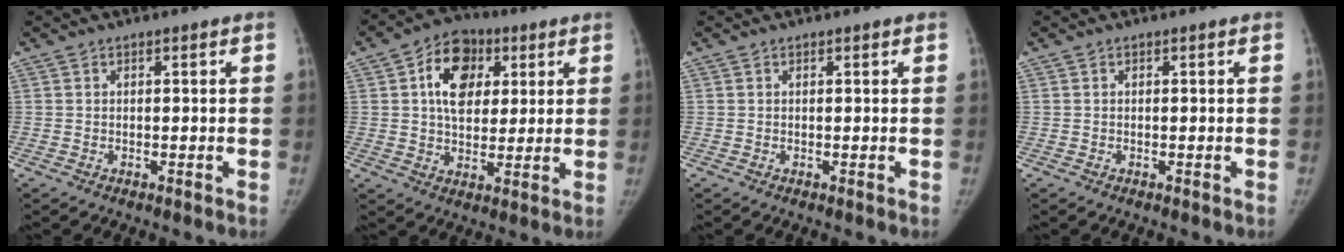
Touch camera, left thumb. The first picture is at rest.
{"total": 12.2, "force": [3.7, 8.7, 7.7], "torque": [-0.095, -0.002, 0.055]}
{"total": 0.0}
{"total": 0.0}